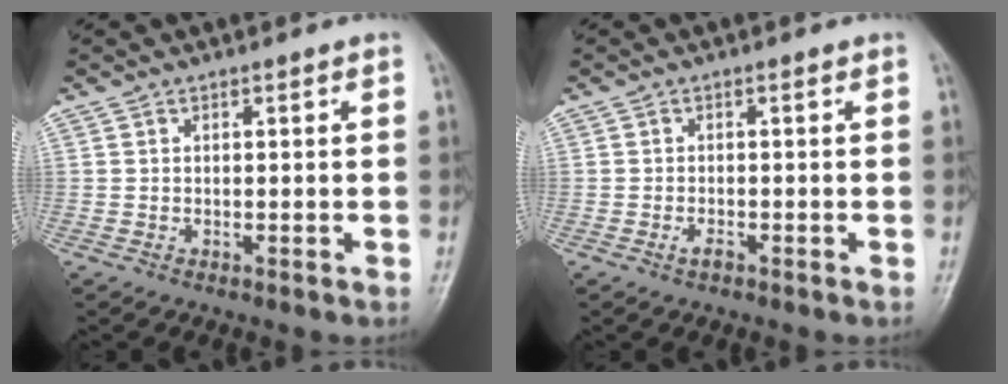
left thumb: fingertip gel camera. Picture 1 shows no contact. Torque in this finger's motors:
{"motor_torque": [-0.25, 0.09, 0.11, -0.04, 0.00]}